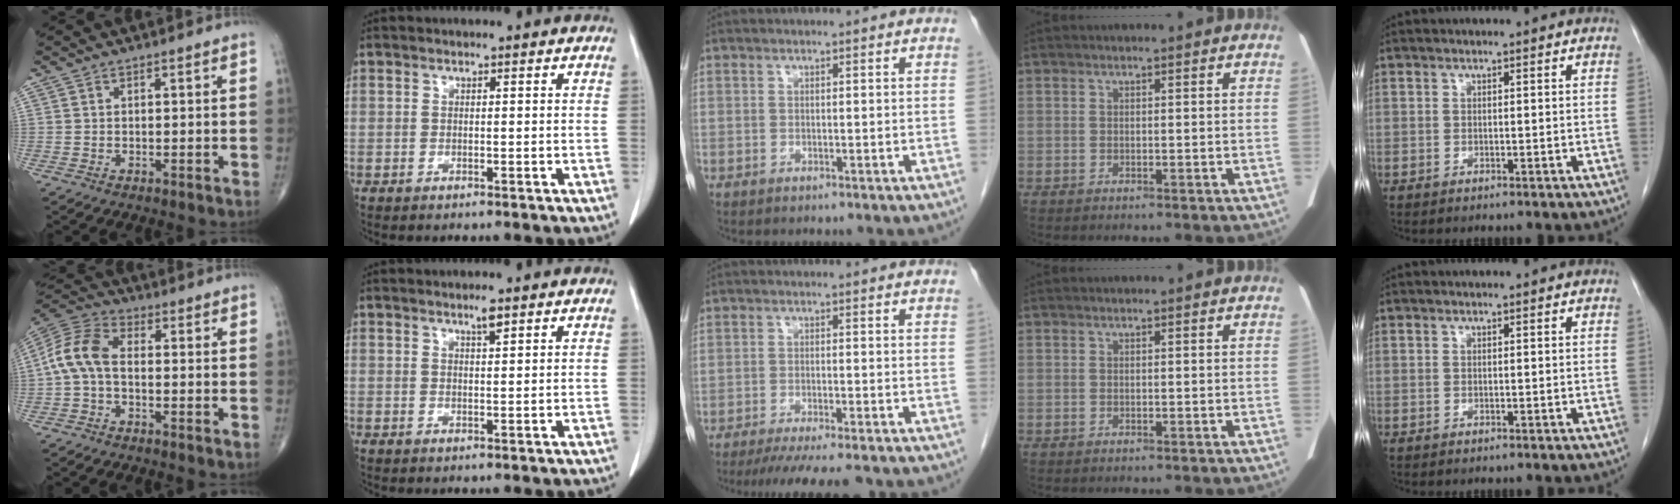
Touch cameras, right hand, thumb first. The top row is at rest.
{"thumb": {"total": 8.9, "force": [-0.8, 5.2, 7.1], "torque": [-0.147, 0.028, -0.029]}, "index": {"total": 1.7, "force": [1.2, 0.0, 1.1], "torque": [-0.022, -0.001, 0.022]}, "middle": {"total": 11.0, "force": [-9.5, 0.5, 5.5], "torque": [-0.066, -0.024, -0.134]}}